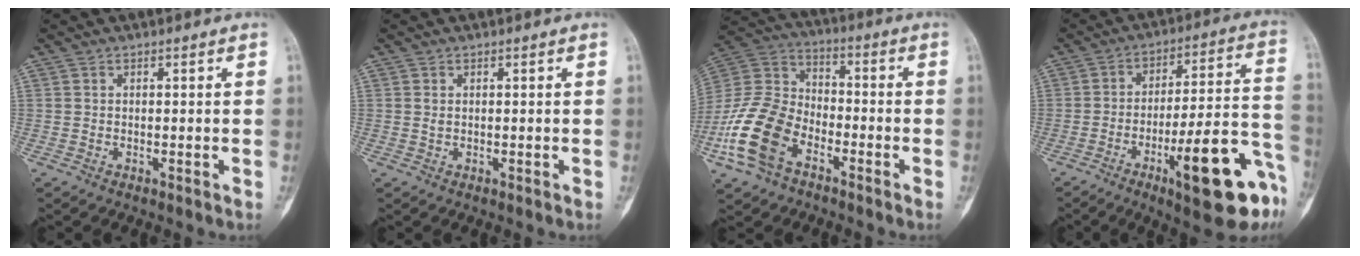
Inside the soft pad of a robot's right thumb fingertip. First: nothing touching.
{"total": 0.6, "force": [0.2, 0.3, 0.5], "torque": [-0.011, 0.003, 0.006]}
{"total": 16.4, "force": [-7.7, 10.2, 10.3], "torque": [-0.212, 0.044, -0.158]}
{"total": 21.1, "force": [-9.4, 5.2, 18.1], "torque": [-0.216, 0.052, -0.131]}